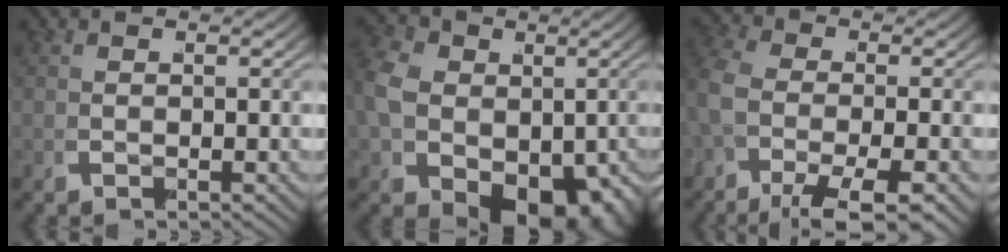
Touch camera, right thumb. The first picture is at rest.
{"total": 10.4, "force": [-1.5, 7.7, 6.8], "torque": [-0.146, -0.069, 0.005]}
{"total": 5.6, "force": [-2.7, 2.9, 3.9], "torque": [-0.086, -0.016, -0.039]}